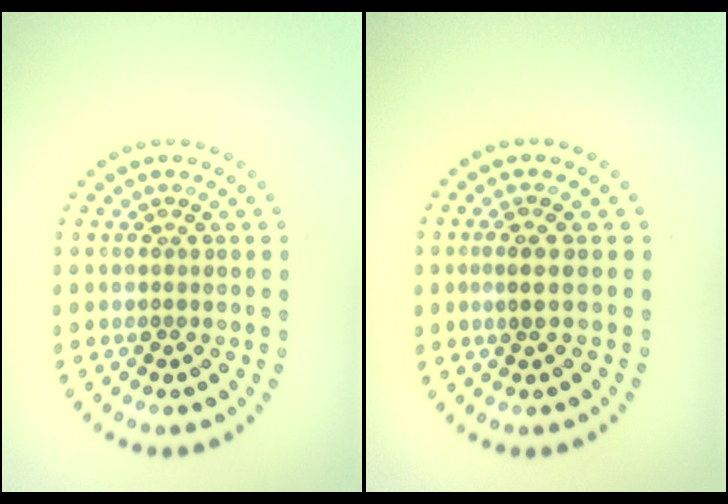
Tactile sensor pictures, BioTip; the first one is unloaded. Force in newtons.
{"total": 1.6, "press": 1.3, "slide": 1.0}